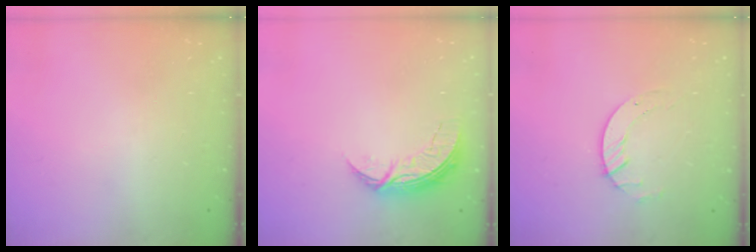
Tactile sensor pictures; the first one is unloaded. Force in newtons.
{"total": 7.2, "press": 7.1, "slide": 0.5}
{"total": 3.3, "press": 3.3, "slide": 0.4}